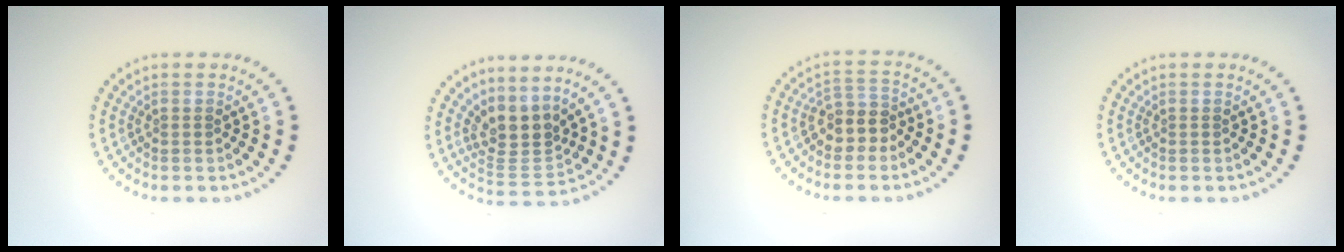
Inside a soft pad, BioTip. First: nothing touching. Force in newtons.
{"total": 3.4, "press": 2.4, "slide": 2.4}
{"total": 2.7, "press": 2.3, "slide": 1.4}
{"total": 0.0}